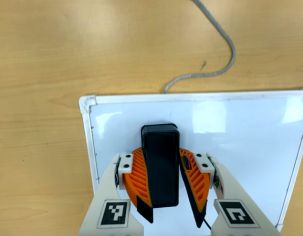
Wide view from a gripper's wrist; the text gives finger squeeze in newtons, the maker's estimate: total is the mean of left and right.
{"total": 14.2, "left": 15.6, "right": 12.7}